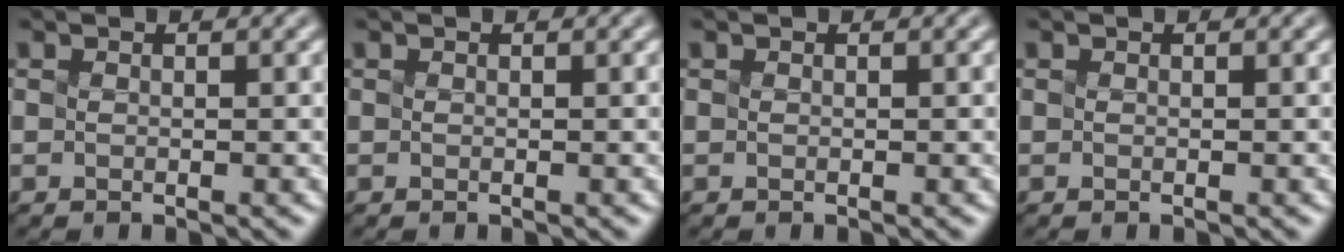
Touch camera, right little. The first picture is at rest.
{"total": 0.0}
{"total": 0.0}
{"total": 0.0}